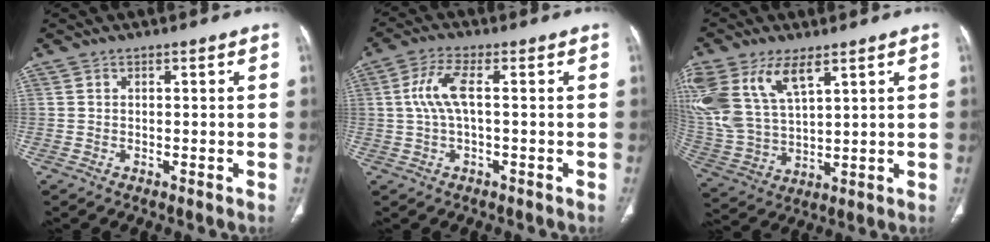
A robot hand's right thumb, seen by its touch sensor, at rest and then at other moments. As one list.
[{"total": 5.6, "force": [0.4, 1.6, 5.4], "torque": [-0.141, 0.014, 0.008]}, {"total": 17.8, "force": [8.7, 9.2, 12.5], "torque": [-0.284, -0.014, 0.182]}]